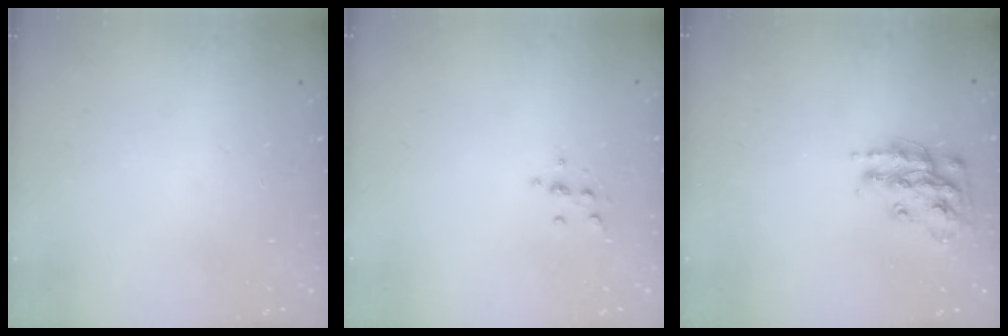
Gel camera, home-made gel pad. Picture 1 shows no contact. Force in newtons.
{"total": 3.5, "press": 3.3, "slide": 1.0}
{"total": 15.3, "press": 15.3, "slide": 1.0}